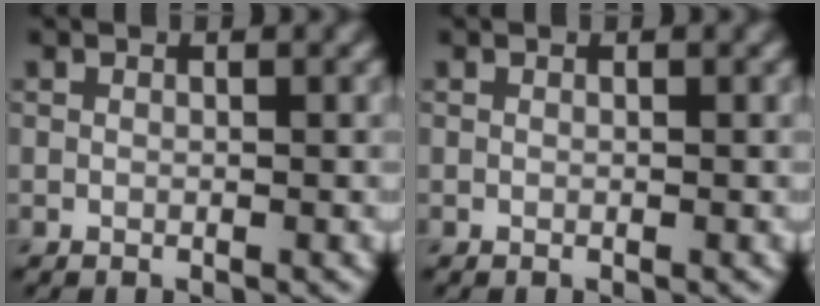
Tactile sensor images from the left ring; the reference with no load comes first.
{"total": 0.0}